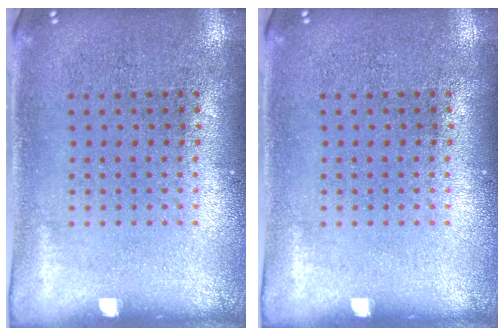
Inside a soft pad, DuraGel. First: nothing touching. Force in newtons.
{"total": 0.0}